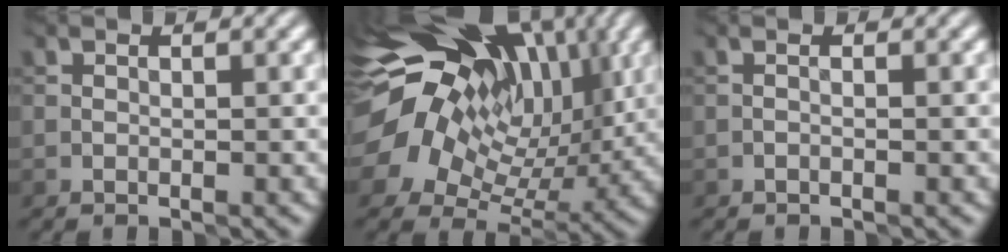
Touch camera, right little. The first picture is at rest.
{"total": 19.3, "force": [6.4, 13.4, 12.3], "torque": [-0.213, 0.020, 0.117]}
{"total": 0.0}